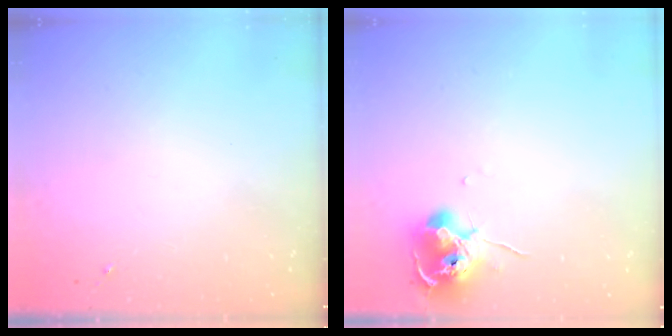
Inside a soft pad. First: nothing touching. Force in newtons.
{"total": 10.4, "press": 10.3, "slide": 1.2}